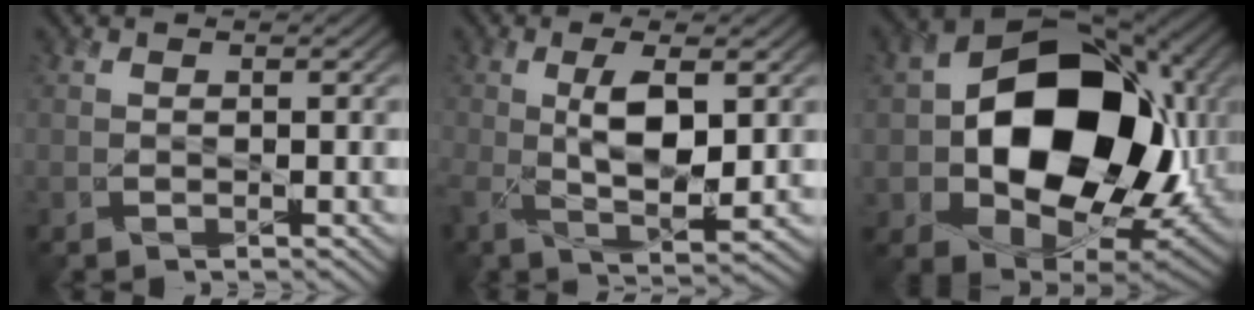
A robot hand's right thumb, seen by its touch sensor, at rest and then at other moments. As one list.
[{"total": 6.1, "force": [1.1, 2.0, 5.7], "torque": [-0.120, 0.001, 0.022]}, {"total": 18.2, "force": [0.8, 13.4, 12.3], "torque": [-0.209, -0.033, 0.036]}]